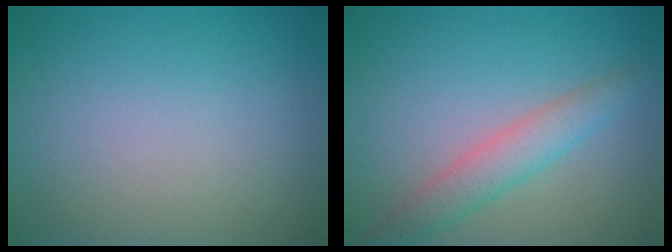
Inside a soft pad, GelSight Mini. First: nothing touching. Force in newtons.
{"total": 2.4, "press": 2.4, "slide": 0.2}